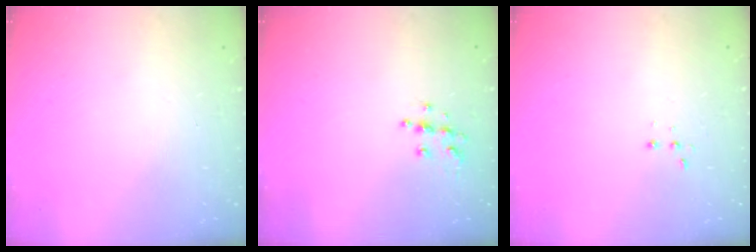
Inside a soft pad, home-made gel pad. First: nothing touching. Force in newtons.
{"total": 6.3, "press": 6.3, "slide": 0.3}
{"total": 2.7, "press": 2.7, "slide": 0.5}